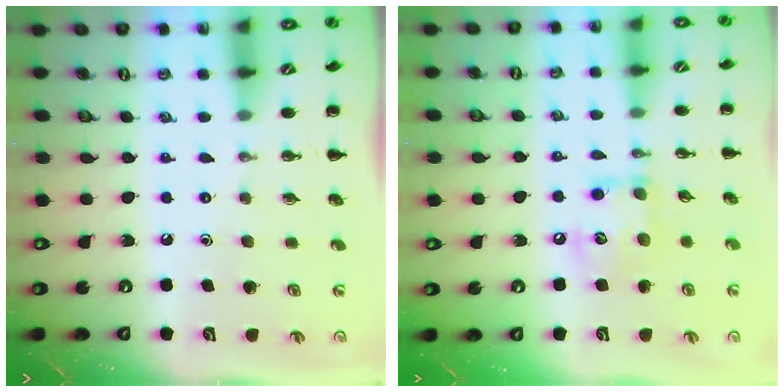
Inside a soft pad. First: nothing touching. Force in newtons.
{"total": 10.7, "press": 10.7, "slide": 0.6}